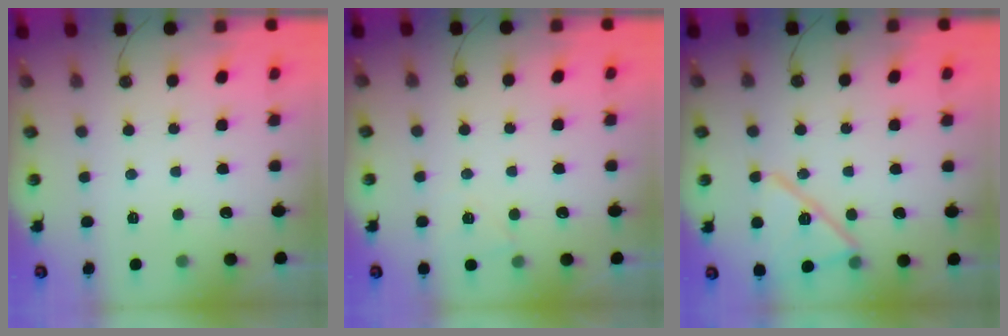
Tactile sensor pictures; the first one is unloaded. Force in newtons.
{"total": 5.9, "press": 5.9, "slide": 0.3}
{"total": 14.7, "press": 14.7, "slide": 0.9}